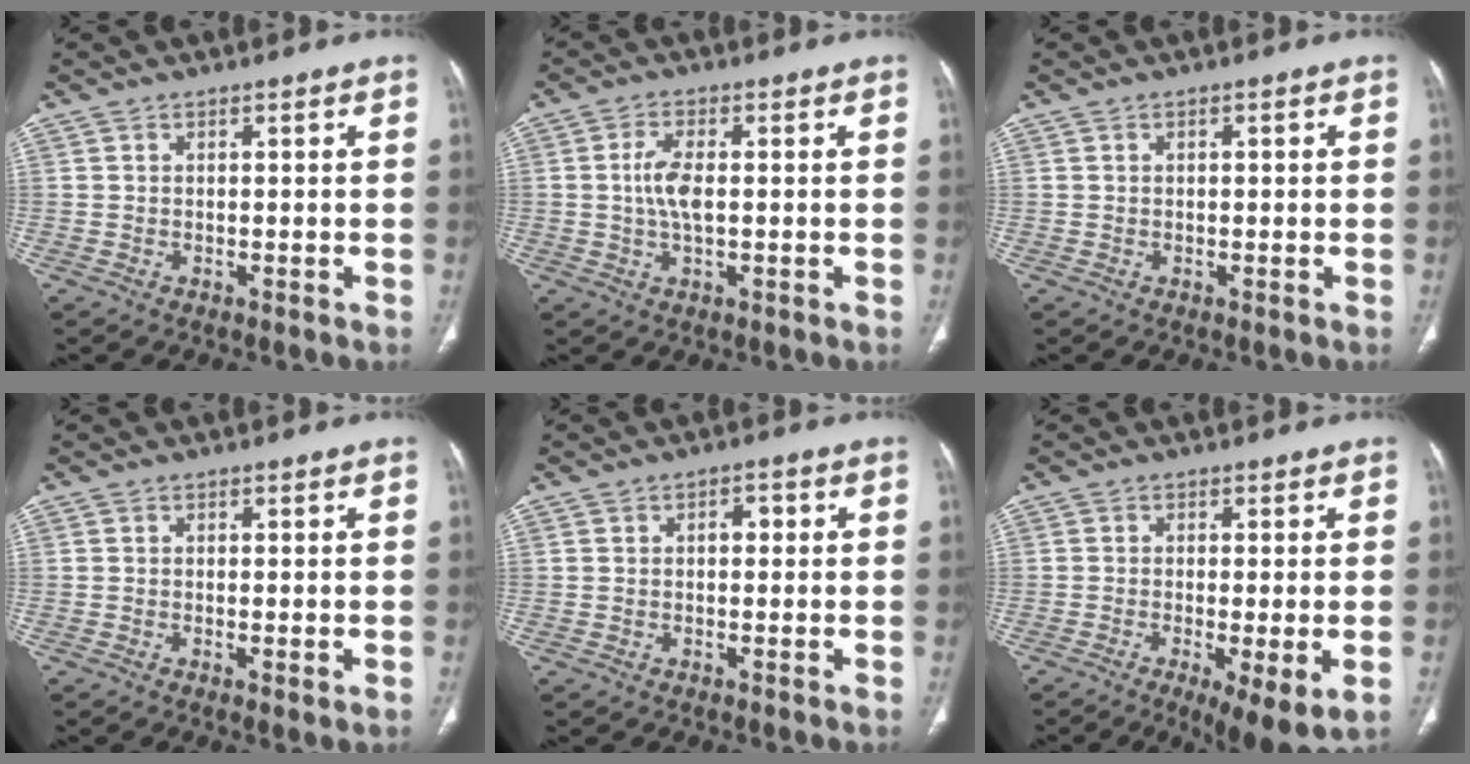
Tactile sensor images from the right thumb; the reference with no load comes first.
{"total": 5.0, "force": [0.1, 2.1, 4.5], "torque": [-0.103, 0.003, 0.002]}
{"total": 0.9, "force": [0.2, 0.3, 0.8], "torque": [-0.013, 0.003, 0.004]}
{"total": 1.5, "force": [-0.4, 0.3, 1.4], "torque": [-0.032, -0.007, -0.007]}
{"total": 2.1, "force": [0.2, 1.4, 1.6], "torque": [-0.016, 0.009, -0.001]}
{"total": 9.3, "force": [-3.6, 2.2, 8.3], "torque": [-0.134, -0.017, -0.054]}